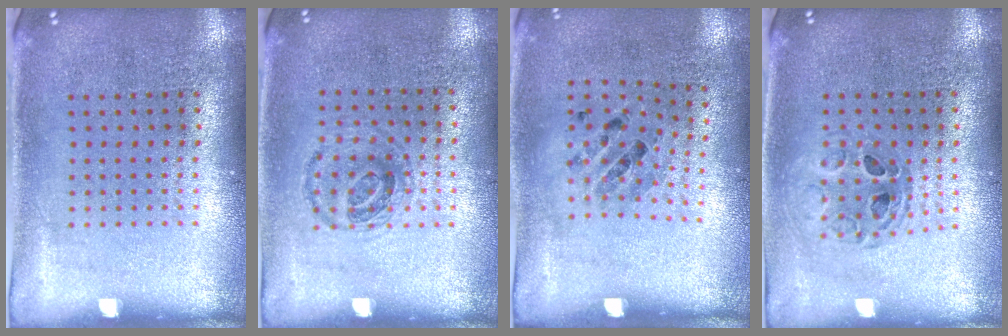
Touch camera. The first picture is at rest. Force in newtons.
{"total": 0.9, "press": 0.8, "slide": 0.5}
{"total": 0.9, "press": 0.8, "slide": 0.5}
{"total": 0.8, "press": 0.8, "slide": 0.1}